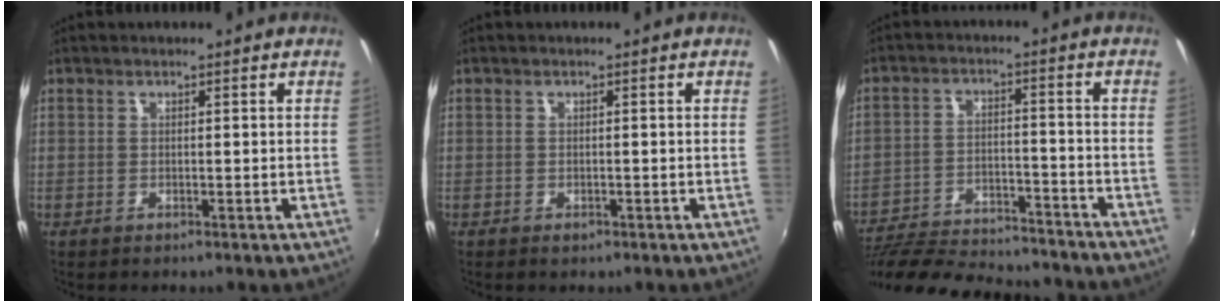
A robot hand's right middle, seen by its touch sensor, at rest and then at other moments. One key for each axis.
{"total": 0.8, "fx": -0.5, "fy": 0.5, "fz": 0.3, "tx": -0.006, "ty": -0.002, "tz": -0.007}
{"total": 24.9, "fx": -21.8, "fy": 5.8, "fz": 10.5, "tx": -0.209, "ty": -0.027, "tz": -0.318}